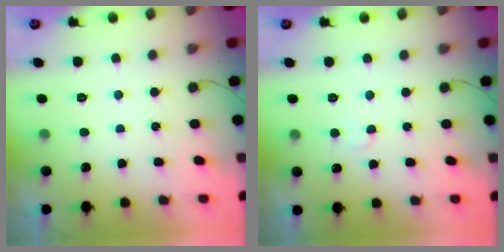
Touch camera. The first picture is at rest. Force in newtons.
{"total": 2.9, "press": 2.9, "slide": 0.2}